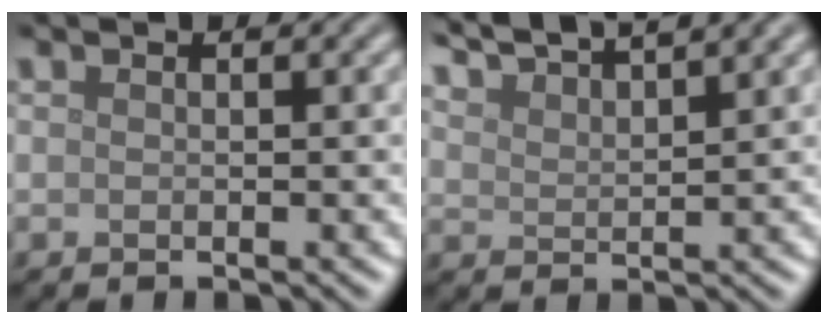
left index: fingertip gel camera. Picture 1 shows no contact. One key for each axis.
{"total": 5.9, "fx": 5.3, "fy": 0.9, "fz": 2.4, "tx": -0.034, "ty": 0.017, "tz": 0.077}